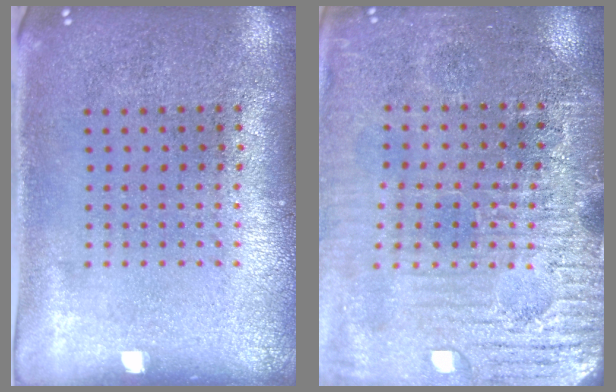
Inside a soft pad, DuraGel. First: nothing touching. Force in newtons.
{"total": 3.7, "press": 3.7, "slide": 0.1}